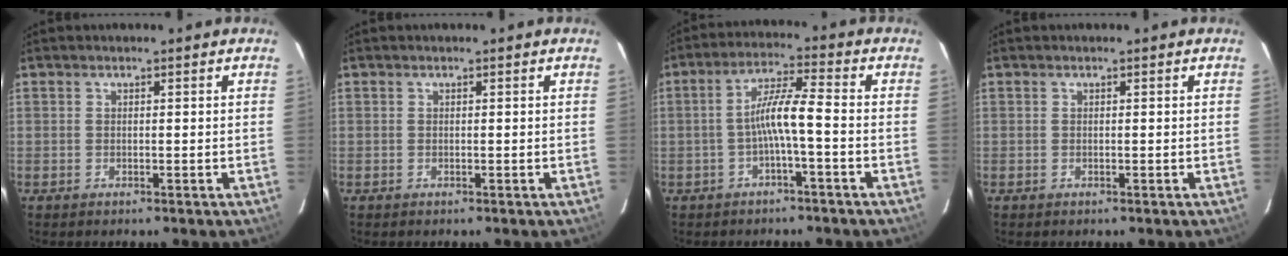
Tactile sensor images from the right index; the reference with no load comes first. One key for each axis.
{"total": 0.0}
{"total": 6.0, "fx": -2.0, "fy": -0.1, "fz": 5.6, "tx": -0.118, "ty": 0.013, "tz": -0.035}
{"total": 0.0}